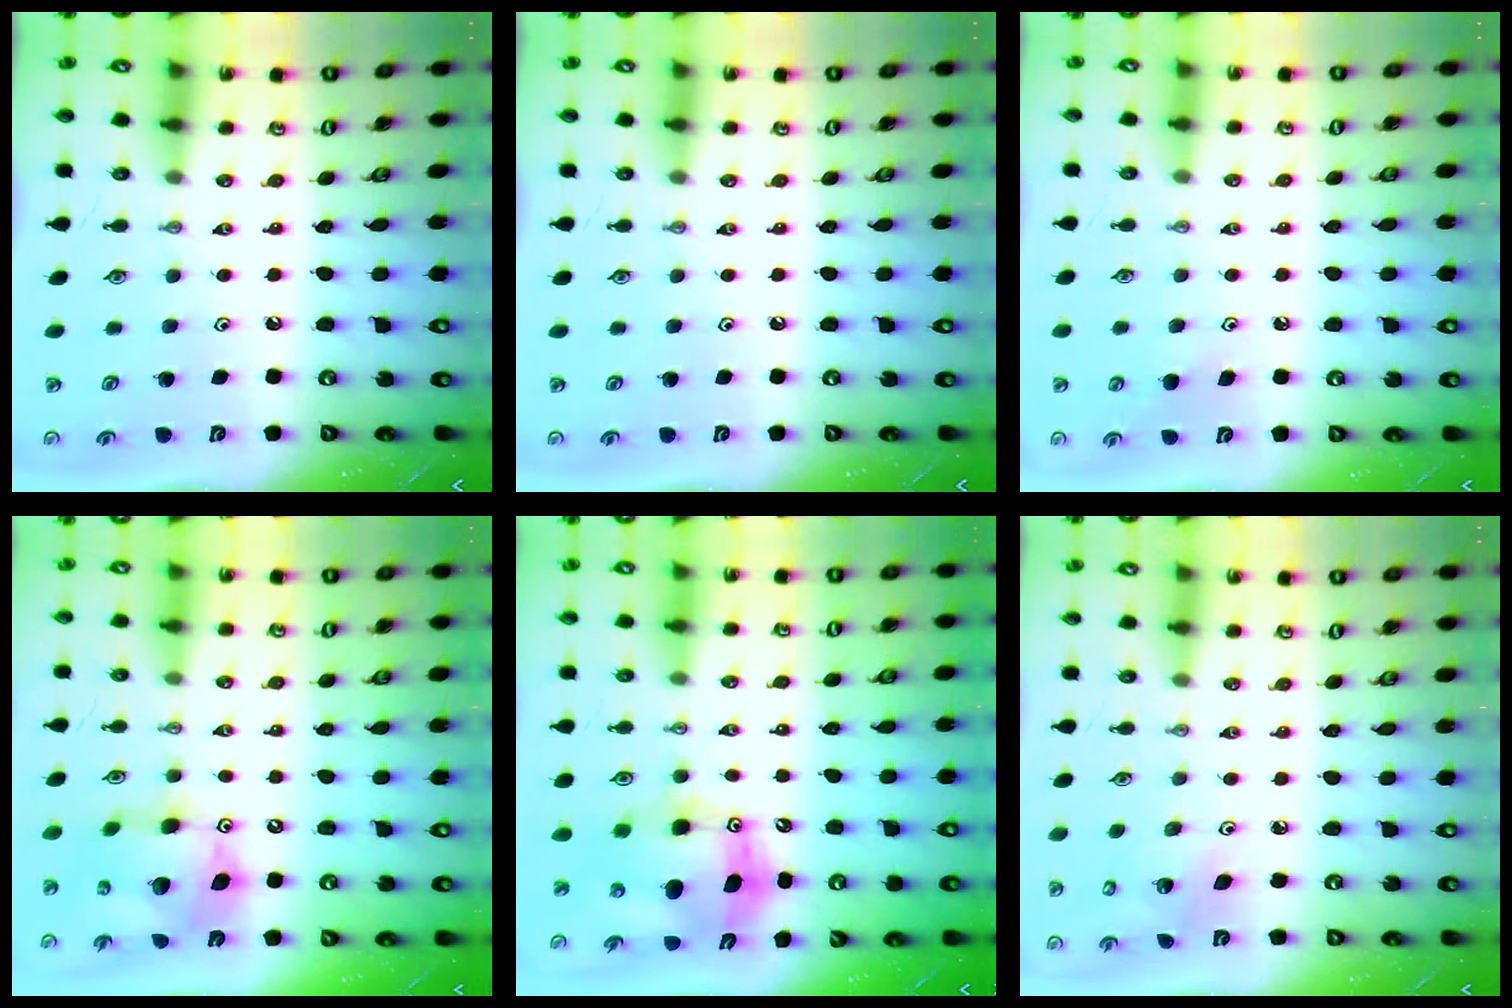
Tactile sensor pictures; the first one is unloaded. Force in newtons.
{"total": 0.0}
{"total": 4.9, "press": 4.8, "slide": 0.5}
{"total": 13.4, "press": 13.4, "slide": 1.3}
{"total": 11.6, "press": 11.4, "slide": 2.5}
{"total": 4.4, "press": 4.4, "slide": 0.2}